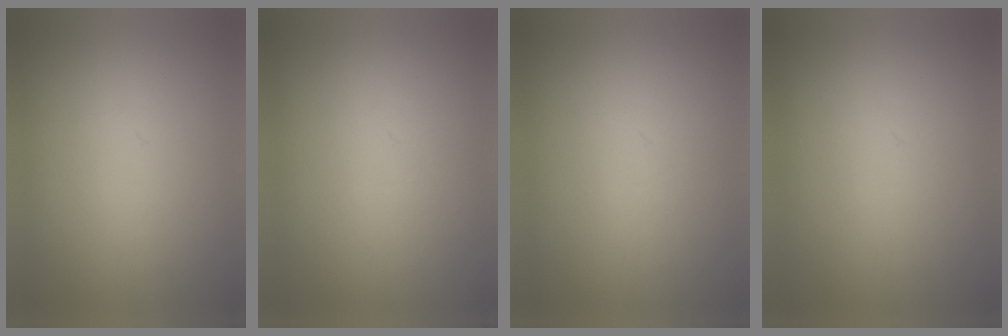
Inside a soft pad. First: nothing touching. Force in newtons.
{"total": 1.0}
{"total": 1.1}
{"total": 0.0}